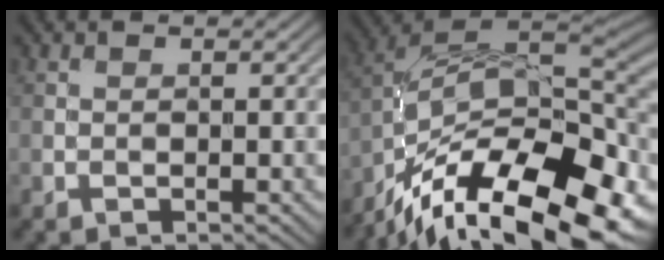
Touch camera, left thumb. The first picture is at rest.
{"total": 18.0, "force": [-9.7, 7.3, 13.2], "torque": [-0.239, -0.008, -0.159]}